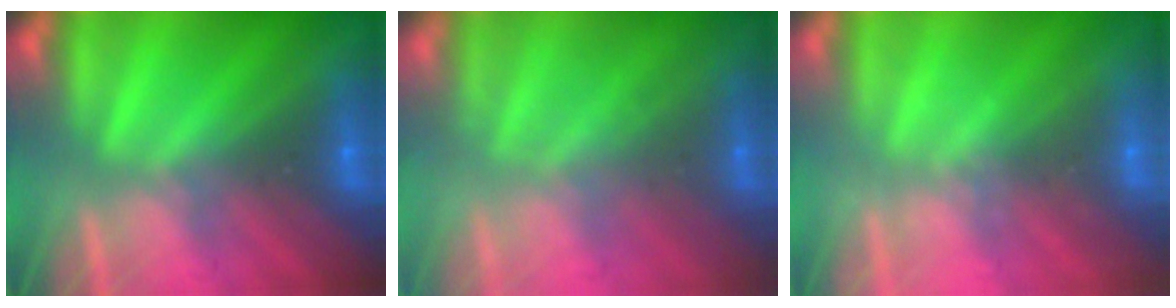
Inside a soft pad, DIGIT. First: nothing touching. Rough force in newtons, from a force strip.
{"total": 2.2}
{"total": 2.4}